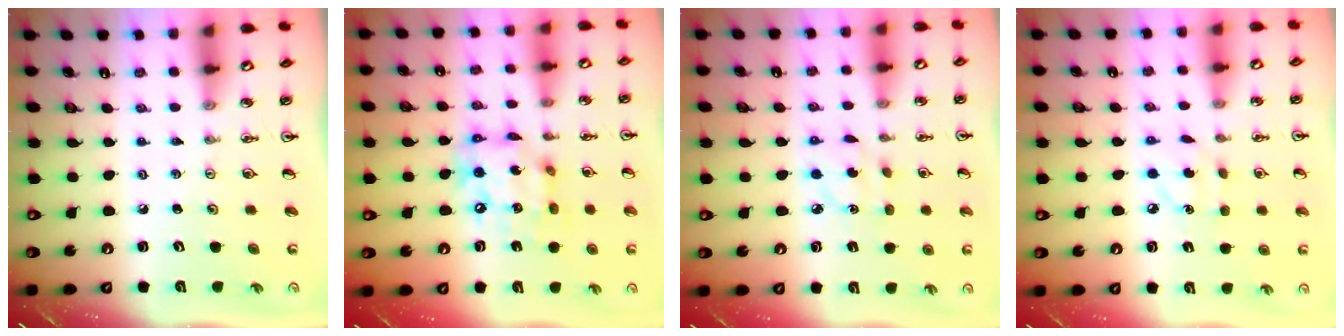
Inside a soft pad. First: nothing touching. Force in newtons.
{"total": 14.0, "press": 13.9, "slide": 1.5}
{"total": 3.9, "press": 3.8, "slide": 0.7}
{"total": 4.4, "press": 4.3, "slide": 0.5}